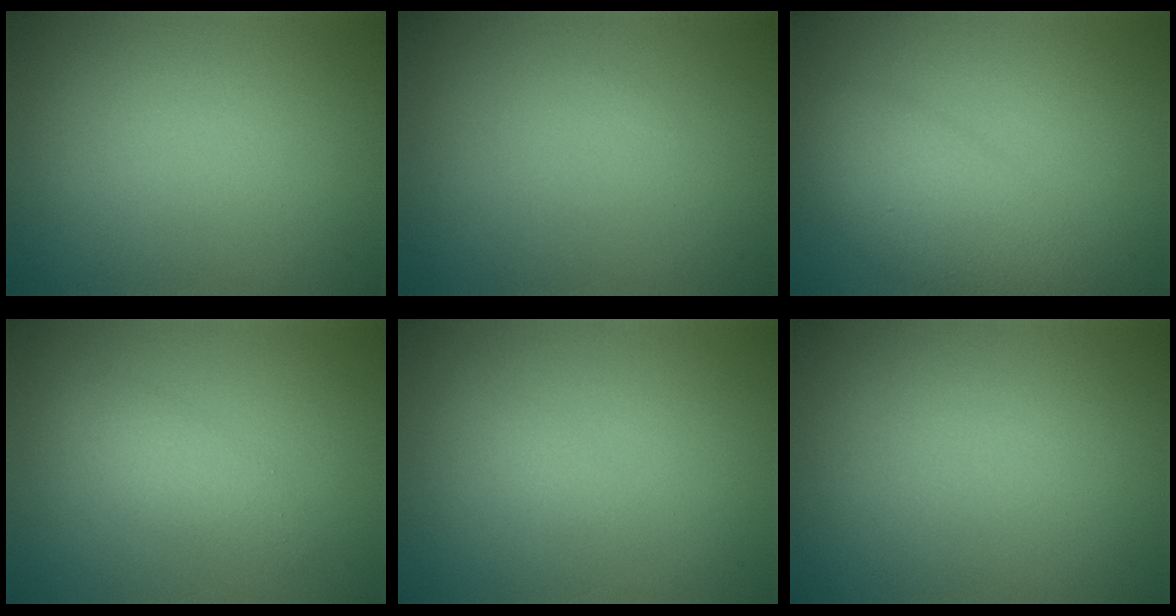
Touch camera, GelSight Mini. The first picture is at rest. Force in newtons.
{"total": 0.0}
{"total": 5.5, "press": 5.5, "slide": 0.2}
{"total": 2.3, "press": 2.3, "slide": 0.2}
{"total": 0.9, "press": 0.9, "slide": 0.0}
{"total": 0.0}